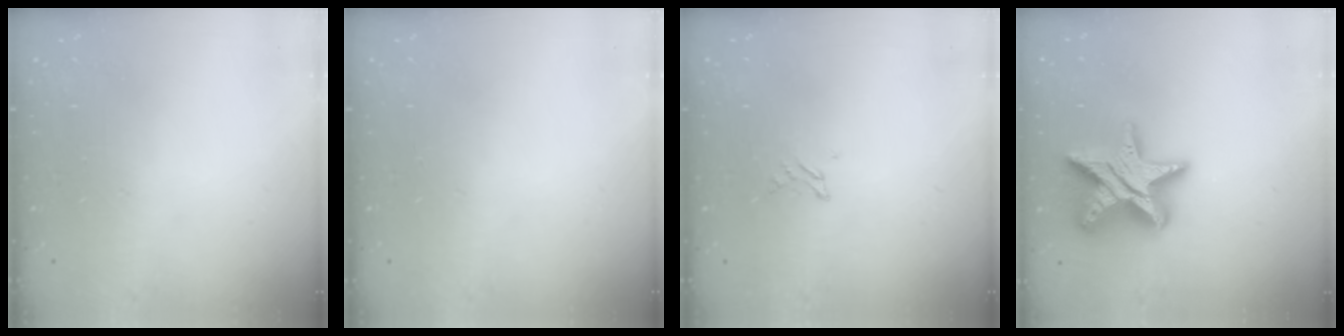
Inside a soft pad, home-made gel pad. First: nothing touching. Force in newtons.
{"total": 0.0}
{"total": 2.2, "press": 2.2, "slide": 0.3}
{"total": 18.7, "press": 18.6, "slide": 1.1}